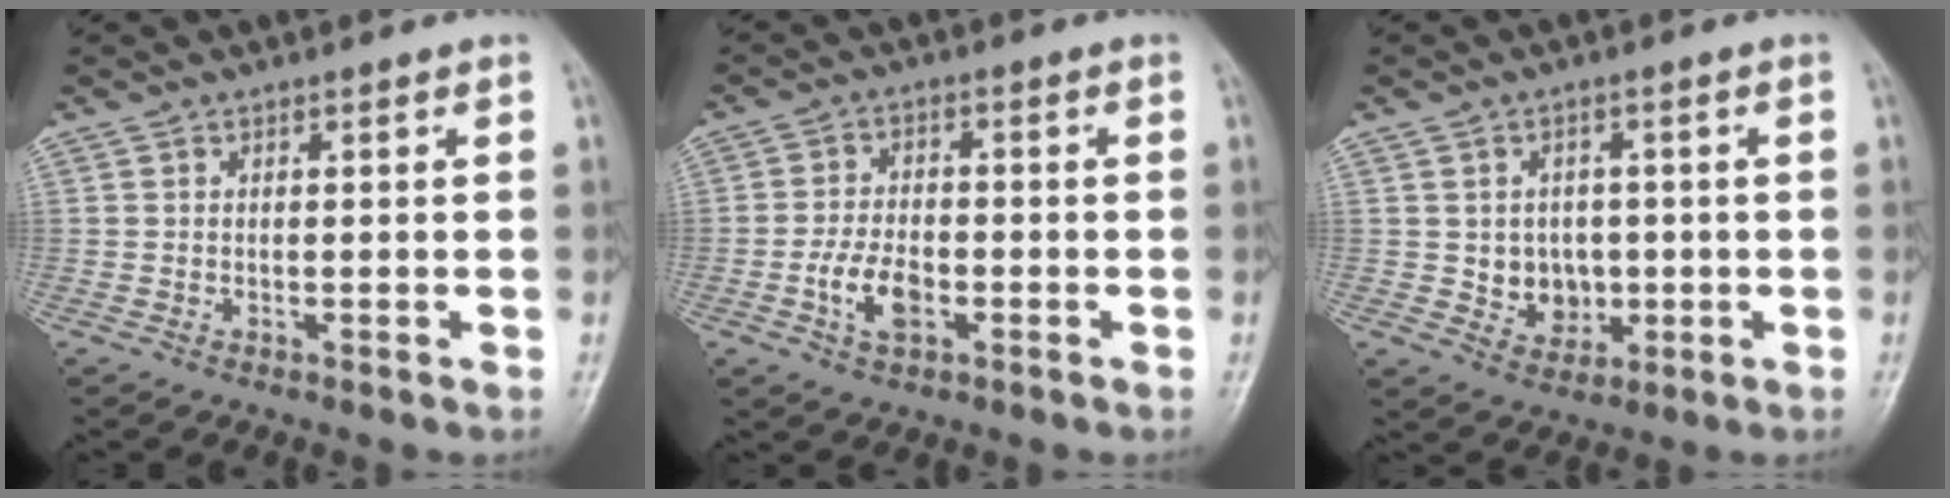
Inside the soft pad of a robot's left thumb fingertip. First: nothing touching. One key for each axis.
{"total": 6.4, "fx": -2.2, "fy": 3.7, "fz": 4.8, "tx": -0.087, "ty": 0.012, "tz": -0.043}
{"total": 6.0, "fx": -0.1, "fy": 5.3, "fz": 2.8, "tx": -0.009, "ty": 0.003, "tz": 0.008}